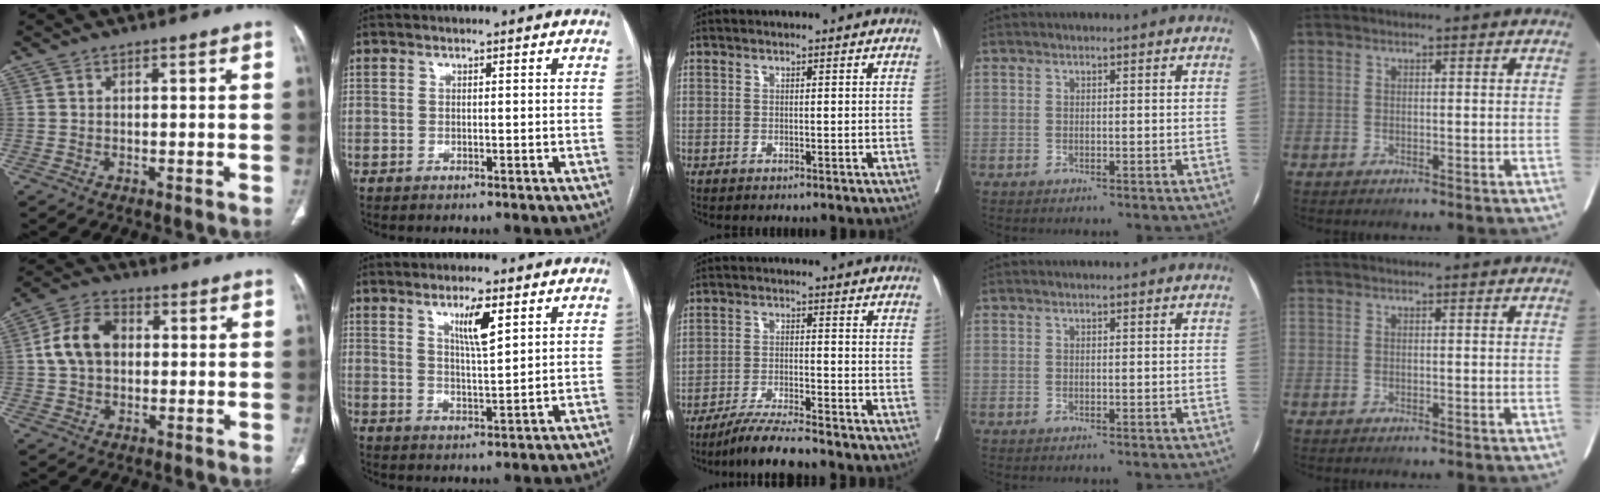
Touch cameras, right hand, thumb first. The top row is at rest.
{"thumb": {"total": 9.7, "force": [1.0, 7.0, 6.5], "torque": [-0.116, 0.022, 0.012]}, "index": {"total": 5.4, "force": [2.8, 0.5, 4.6], "torque": [-0.079, -0.007, 0.050]}, "middle": {"total": 6.7, "force": [-6.0, -0.7, 3.0], "torque": [-0.049, -0.024, -0.110]}}